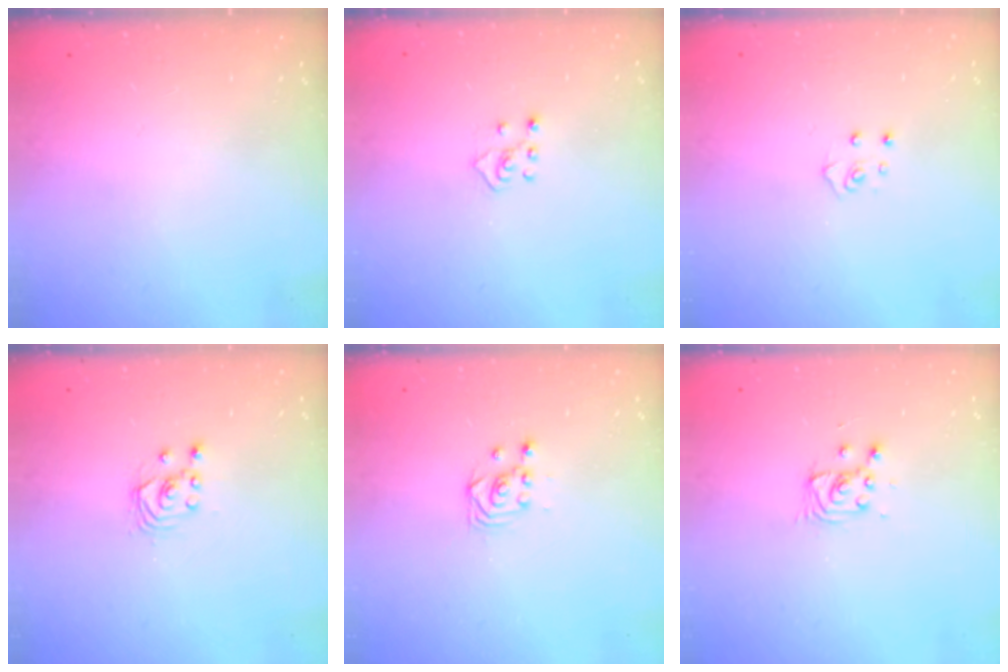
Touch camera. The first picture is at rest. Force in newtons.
{"total": 2.3, "press": 2.3, "slide": 0.5}
{"total": 4.6, "press": 4.6, "slide": 0.4}
{"total": 1.7, "press": 1.7, "slide": 0.2}
{"total": 3.3, "press": 3.3, "slide": 0.4}
{"total": 4.0, "press": 4.0, "slide": 0.4}